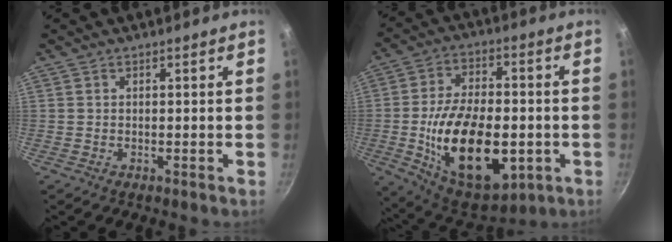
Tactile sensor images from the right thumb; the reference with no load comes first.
{"total": 23.2, "force": [-4.3, 12.9, 18.8], "torque": [-0.304, 0.009, -0.055]}